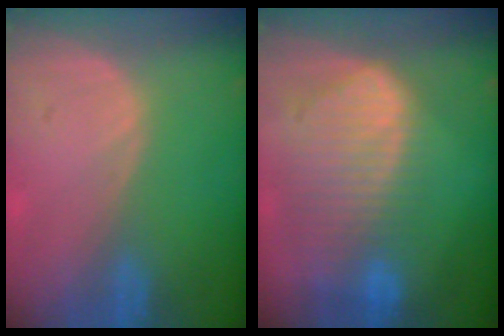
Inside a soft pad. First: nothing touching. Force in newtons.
{"total": 10.5, "press": 9.0, "slide": 5.3}